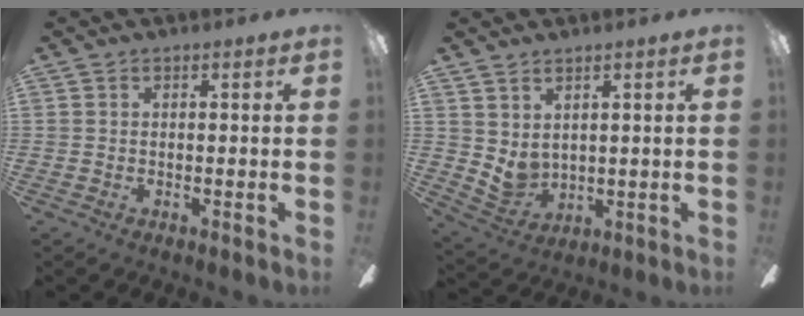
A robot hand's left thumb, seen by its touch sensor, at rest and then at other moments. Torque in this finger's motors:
{"motor_torque": [0.47, 0.43, 0.48, -0.35, 0.02]}